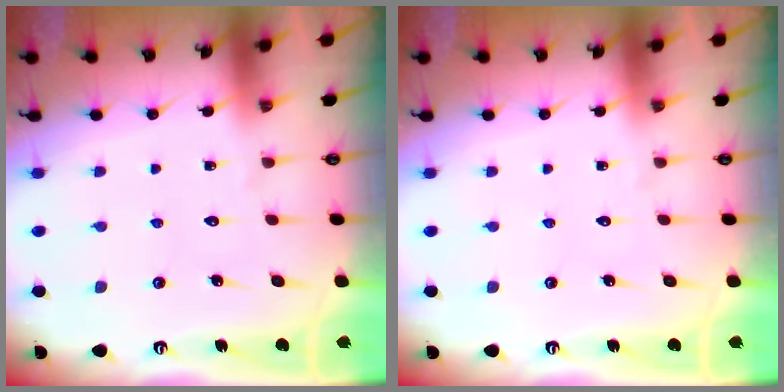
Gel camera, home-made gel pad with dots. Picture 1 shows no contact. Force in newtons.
{"total": 0.0}